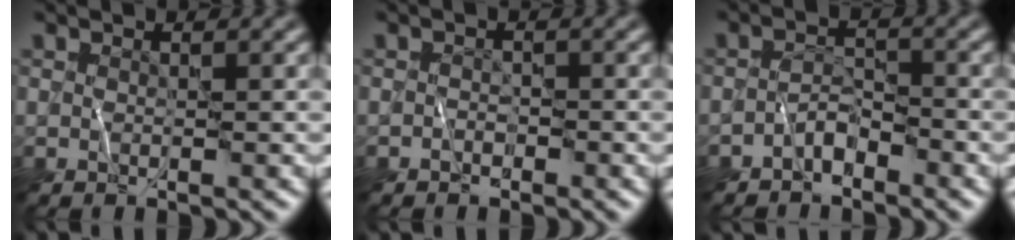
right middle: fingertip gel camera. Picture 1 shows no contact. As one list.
[{"total": 0.7, "force": [-0.6, 0.4, -0.1], "torque": [0.007, 0.007, -0.012]}, {"total": 2.1, "force": [-1.7, 1.0, 0.9], "torque": [-0.010, 0.012, -0.035]}]